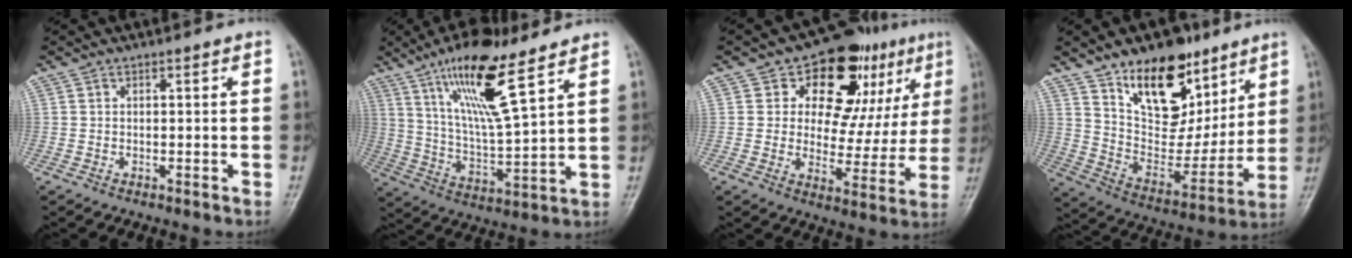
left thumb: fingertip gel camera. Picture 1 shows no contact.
{"total": 16.2, "force": [9.6, 3.6, 12.5], "torque": [-0.220, -0.046, 0.186]}
{"total": 19.2, "force": [8.6, 11.2, 12.9], "torque": [-0.104, -0.014, 0.118]}
{"total": 20.0, "force": [12.2, 11.3, 11.1], "torque": [-0.115, -0.066, 0.216]}